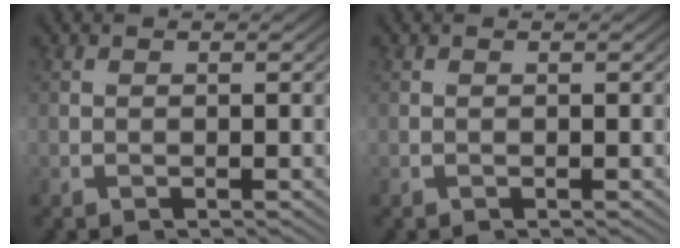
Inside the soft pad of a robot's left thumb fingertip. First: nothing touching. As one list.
[{"total": 0.0}]